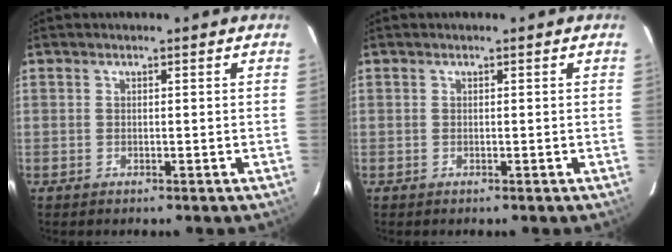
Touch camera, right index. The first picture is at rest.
{"total": 0.0}